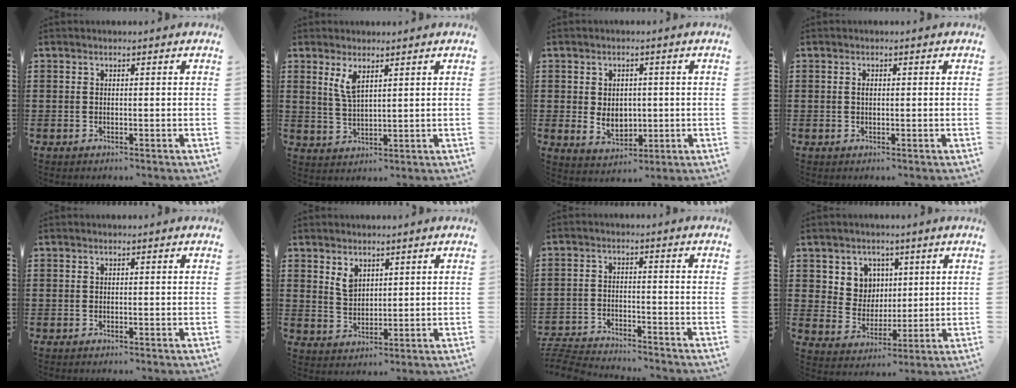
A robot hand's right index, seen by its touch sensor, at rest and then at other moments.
{"total": 3.7, "force": [2.1, 1.2, 2.8], "torque": [-0.062, 0.003, 0.038]}
{"total": 4.2, "force": [-0.1, 3.2, 2.7], "torque": [-0.045, 0.000, -0.005]}
{"total": 0.9, "force": [0.1, 0.4, 0.8], "torque": [-0.016, 0.000, 0.001]}
{"total": 0.0}
{"total": 3.2, "force": [2.1, 2.0, 1.5], "torque": [-0.036, 0.005, 0.040]}
{"total": 4.6, "force": [-4.6, 0.1, 0.4], "torque": [-0.030, -0.005, -0.102]}
{"total": 6.0, "force": [2.9, 5.2, 0.7], "torque": [-0.039, 0.001, 0.052]}